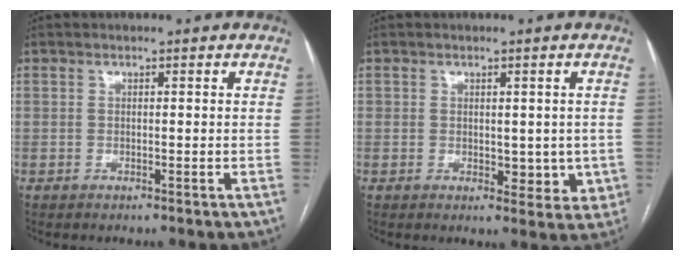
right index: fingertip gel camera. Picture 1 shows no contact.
{"total": 5.1, "force": [-0.4, 3.5, 3.7], "torque": [-0.026, 0.003, 0.005]}